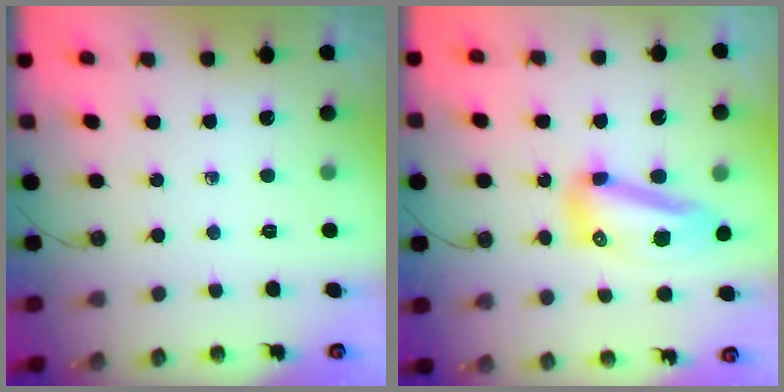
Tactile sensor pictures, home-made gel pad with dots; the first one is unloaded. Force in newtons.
{"total": 11.9, "press": 11.8, "slide": 1.3}